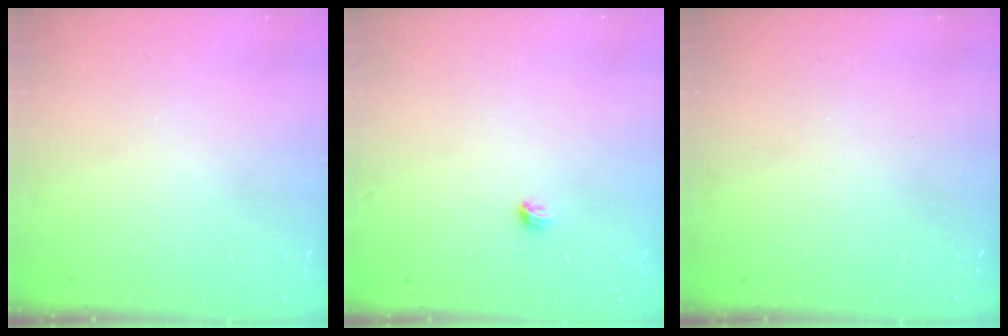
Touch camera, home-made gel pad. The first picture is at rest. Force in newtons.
{"total": 3.6, "press": 3.5, "slide": 1.0}
{"total": 0.0}